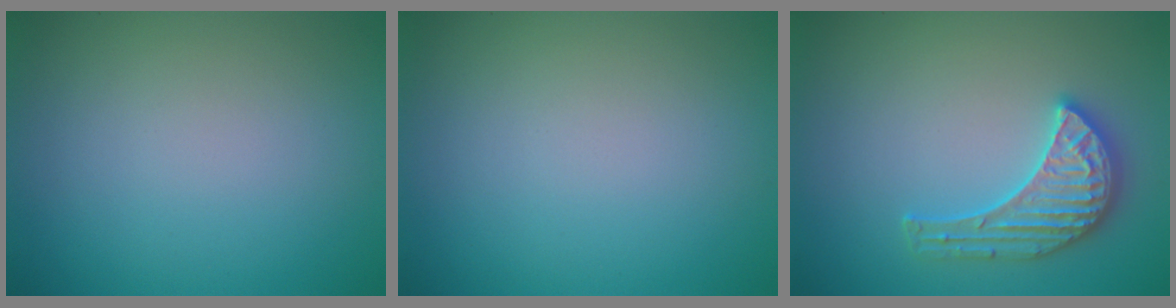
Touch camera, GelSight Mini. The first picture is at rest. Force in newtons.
{"total": 0.0}
{"total": 3.6, "press": 3.5, "slide": 0.5}